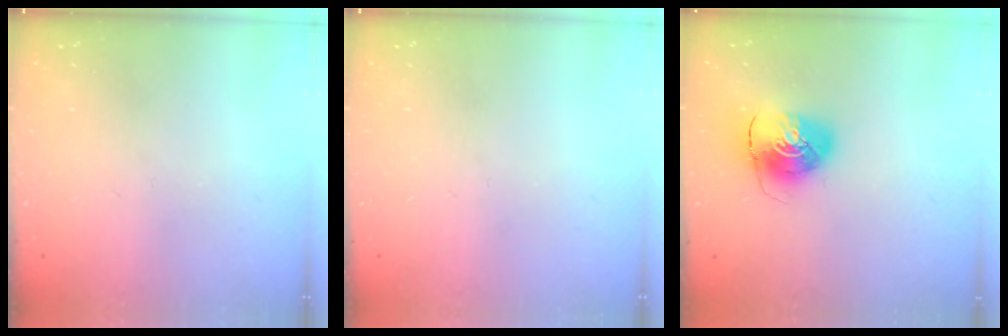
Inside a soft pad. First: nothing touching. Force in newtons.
{"total": 0.0}
{"total": 10.1, "press": 10.1, "slide": 0.7}